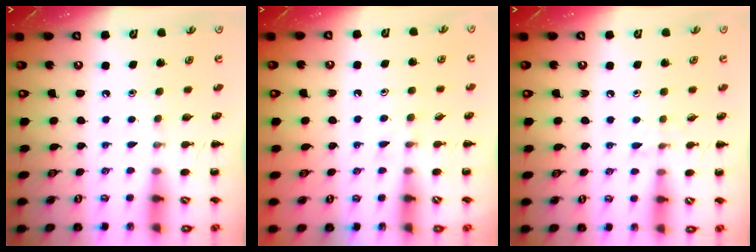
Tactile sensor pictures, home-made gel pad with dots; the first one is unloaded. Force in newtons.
{"total": 3.1, "press": 2.8, "slide": 1.3}
{"total": 4.7, "press": 4.5, "slide": 1.3}